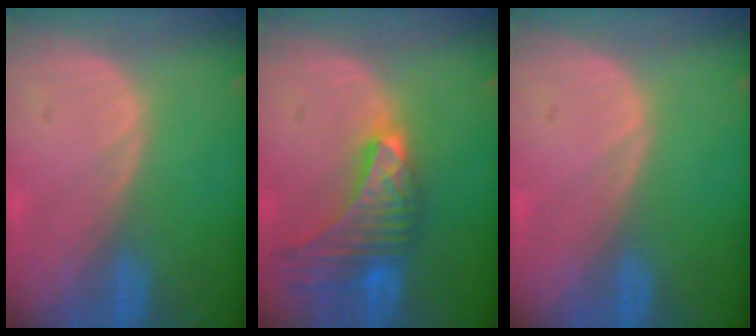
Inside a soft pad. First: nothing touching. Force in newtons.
{"total": 9.7, "press": 8.6, "slide": 4.4}
{"total": 0.0}